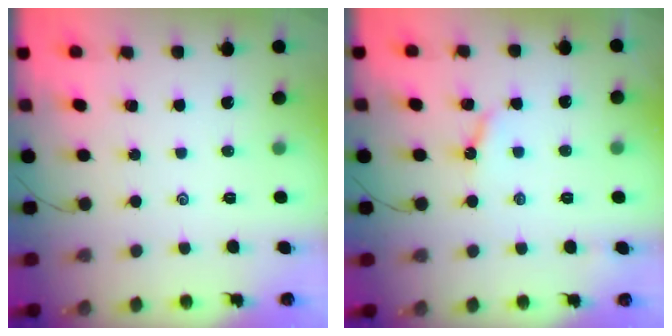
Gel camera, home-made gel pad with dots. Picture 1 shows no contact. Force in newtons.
{"total": 4.2, "press": 4.2, "slide": 0.2}